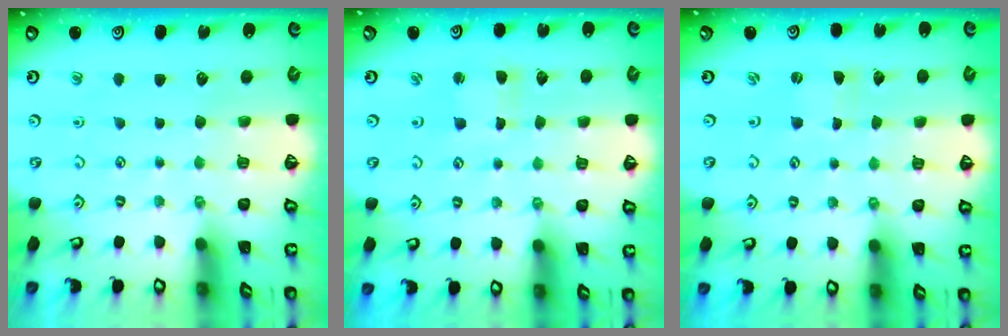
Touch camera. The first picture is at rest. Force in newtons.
{"total": 2.5, "press": 2.5, "slide": 0.3}
{"total": 0.0}